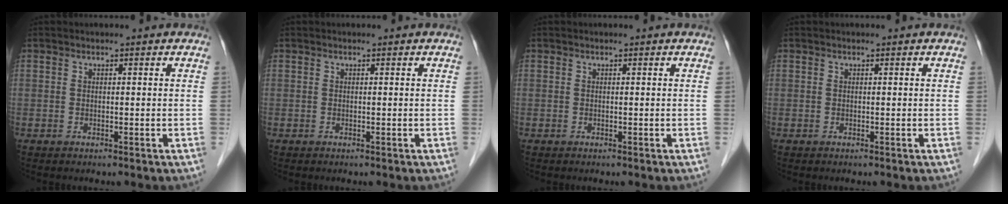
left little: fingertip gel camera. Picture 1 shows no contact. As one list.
[{"total": 0.0}, {"total": 0.0}, {"total": 0.0}]